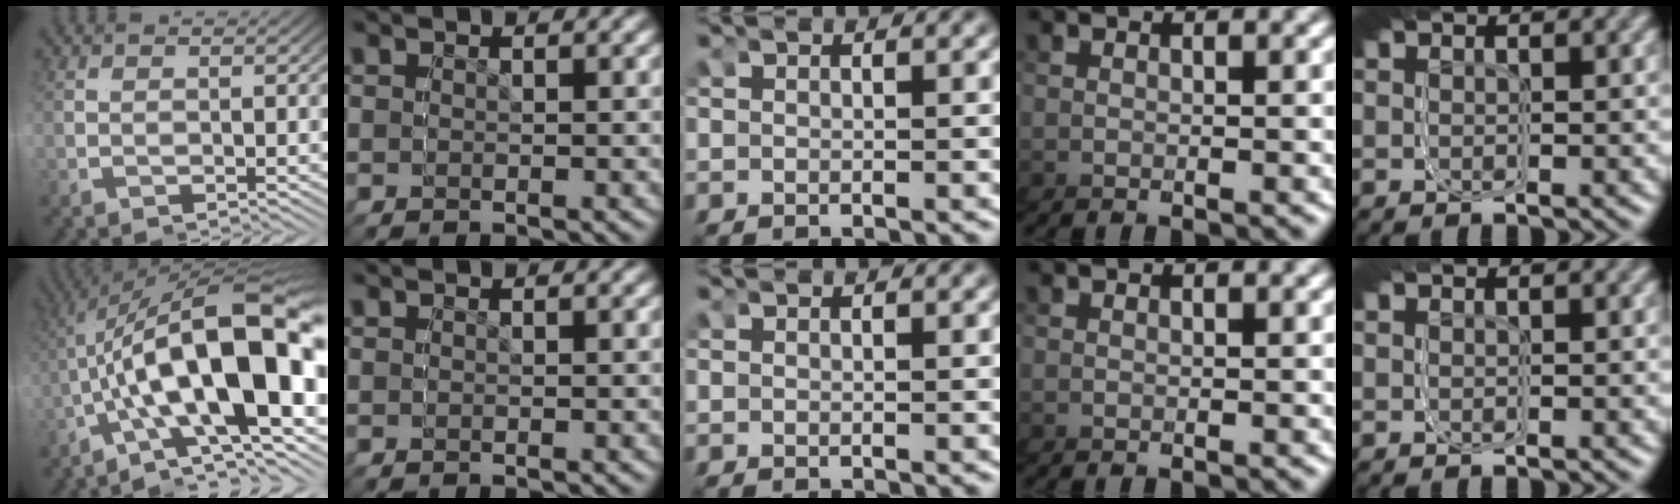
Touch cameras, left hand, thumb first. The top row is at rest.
{"thumb": {"total": 17.6, "force": [-1.6, 7.4, 15.9], "torque": [-0.254, -0.002, -0.032]}, "little": {"total": 0.7, "force": [-0.1, -0.4, -0.5], "torque": [0.007, -0.001, 0.000]}}